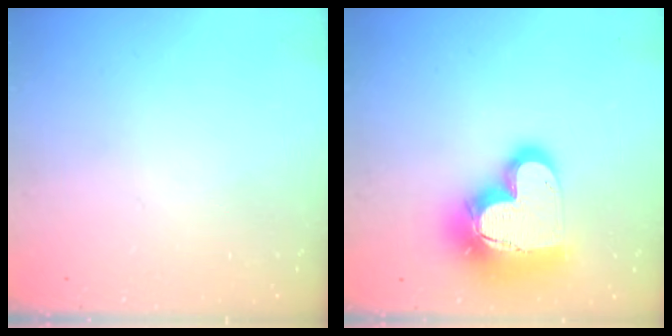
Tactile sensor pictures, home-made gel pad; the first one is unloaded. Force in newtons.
{"total": 22.3, "press": 22.3, "slide": 1.7}